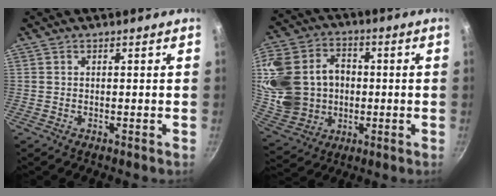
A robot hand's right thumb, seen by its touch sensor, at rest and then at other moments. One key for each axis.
{"total": 22.8, "fx": 1.0, "fy": 18.5, "fz": 13.3, "tx": -0.282, "ty": 0.027, "tz": 0.036}